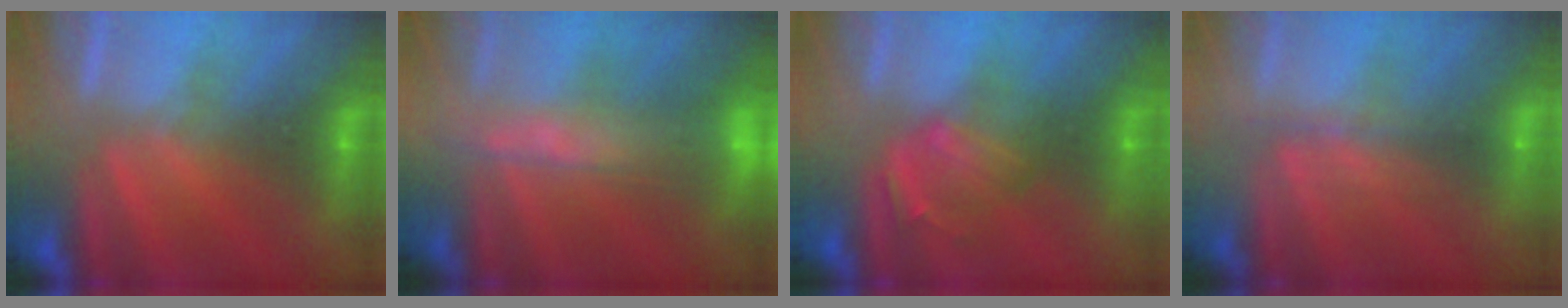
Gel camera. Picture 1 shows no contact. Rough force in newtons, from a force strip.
{"total": 8.4}
{"total": 2.4}
{"total": 2.4}